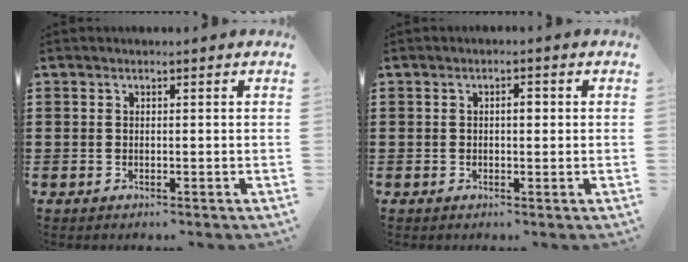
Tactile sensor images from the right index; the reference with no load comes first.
{"total": 1.8, "force": [0.1, 0.6, 1.7], "torque": [-0.033, 0.003, -0.001]}